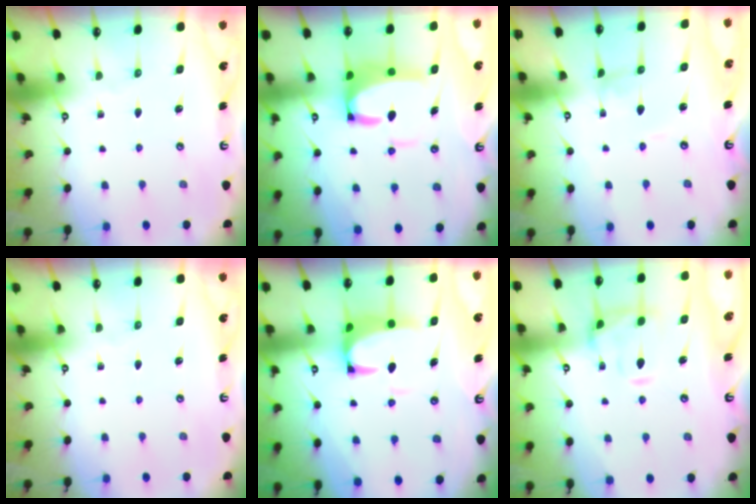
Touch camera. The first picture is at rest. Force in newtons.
{"total": 7.4, "press": 7.3, "slide": 1.3}
{"total": 2.8, "press": 2.8, "slide": 0.1}
{"total": 0.0}
{"total": 2.5, "press": 2.3, "slide": 1.1}
{"total": 3.8, "press": 3.5, "slide": 1.4}